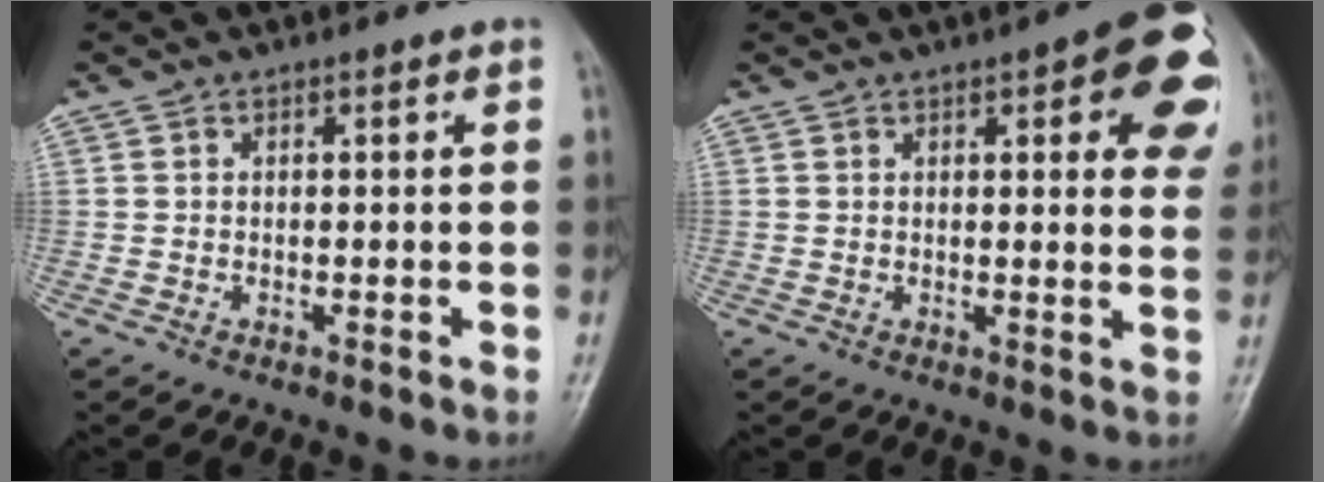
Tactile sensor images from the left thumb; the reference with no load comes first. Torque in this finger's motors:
{"motor_torque": [0.27, 0.41, 0.23, 0.16, 0.10]}